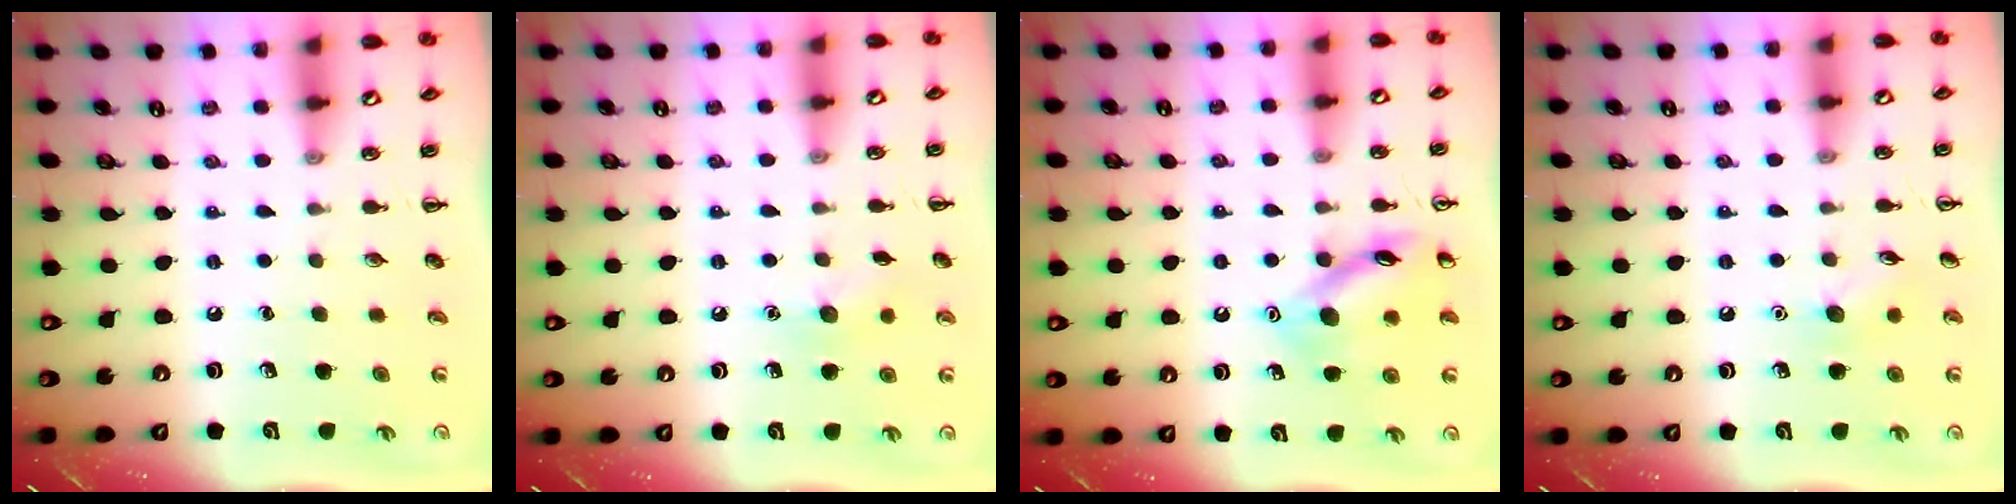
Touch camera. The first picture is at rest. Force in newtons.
{"total": 7.4, "press": 7.1, "slide": 1.9}
{"total": 12.3, "press": 12.3, "slide": 1.0}
{"total": 6.9, "press": 6.7, "slide": 1.8}